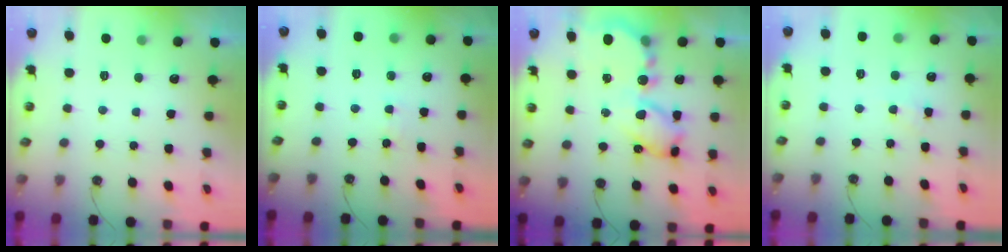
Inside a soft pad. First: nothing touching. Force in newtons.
{"total": 4.7, "press": 4.7, "slide": 0.4}
{"total": 13.0, "press": 13.0, "slide": 0.9}
{"total": 2.7, "press": 2.7, "slide": 0.4}